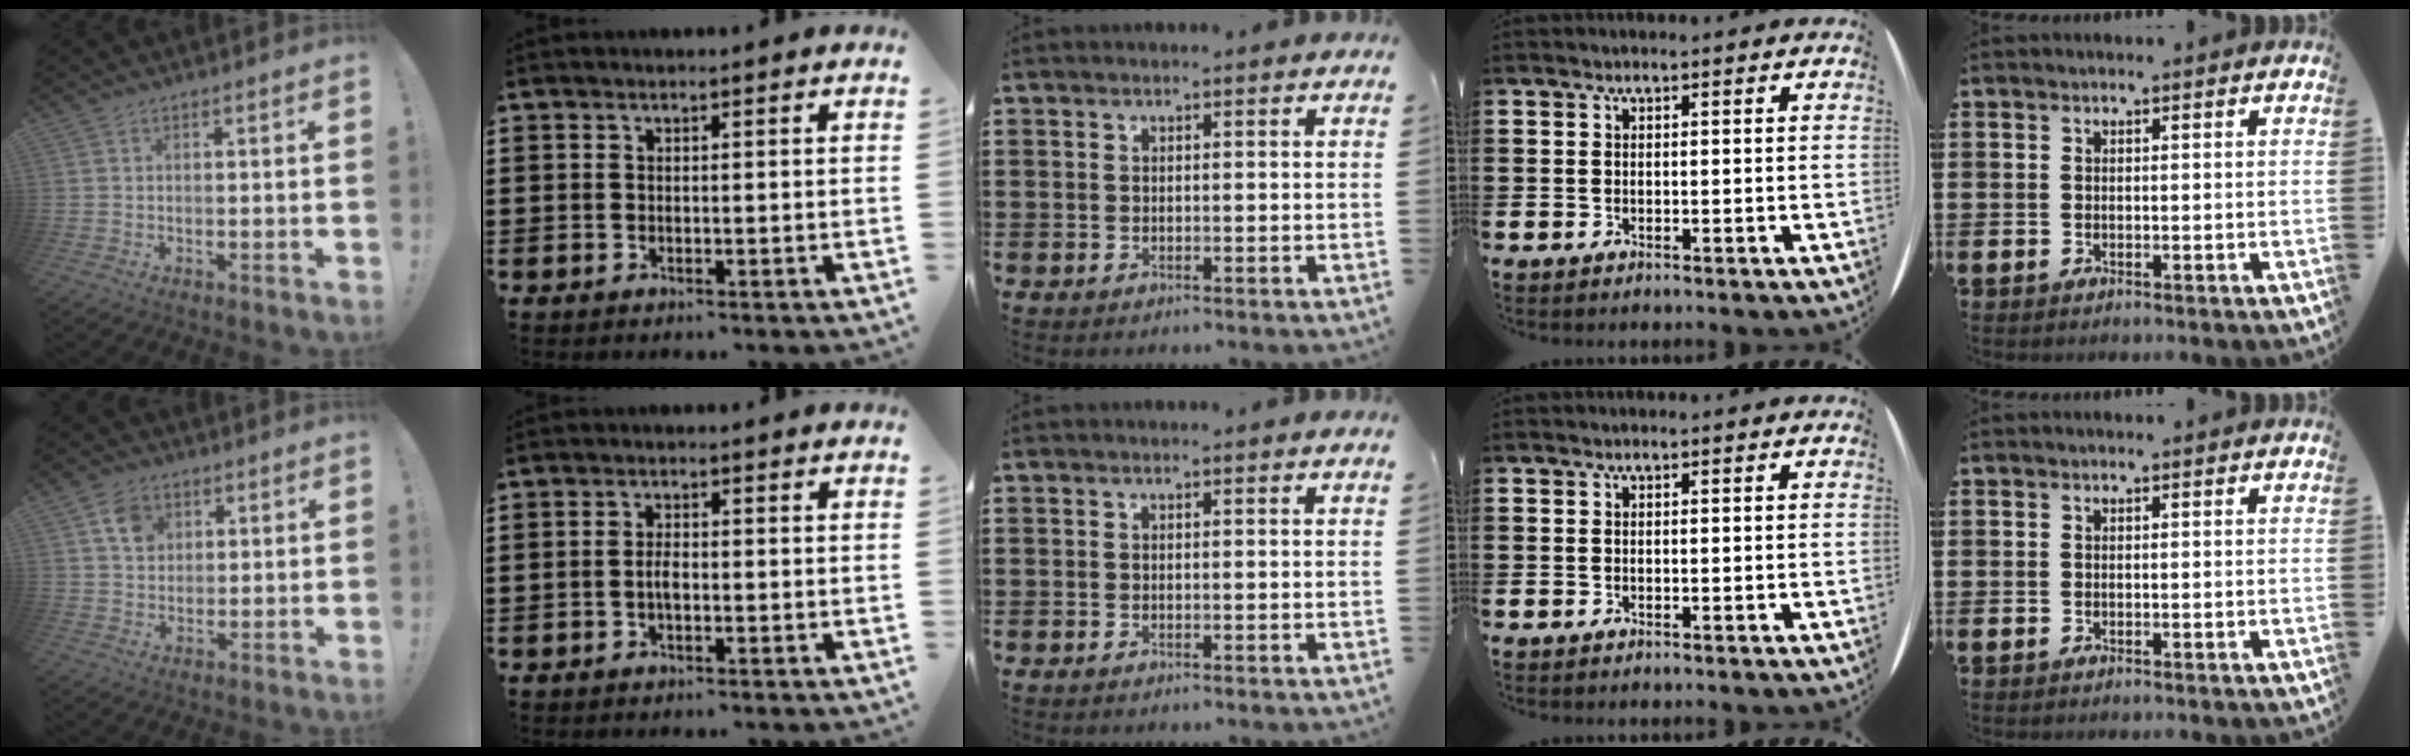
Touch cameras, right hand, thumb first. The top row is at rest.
{"thumb": {"total": 7.1, "force": [3.3, 5.7, 2.7], "torque": [-0.030, -0.010, 0.060]}, "index": {"total": 2.0, "force": [-0.5, 0.9, 1.7], "torque": [-0.041, 0.000, -0.013]}}